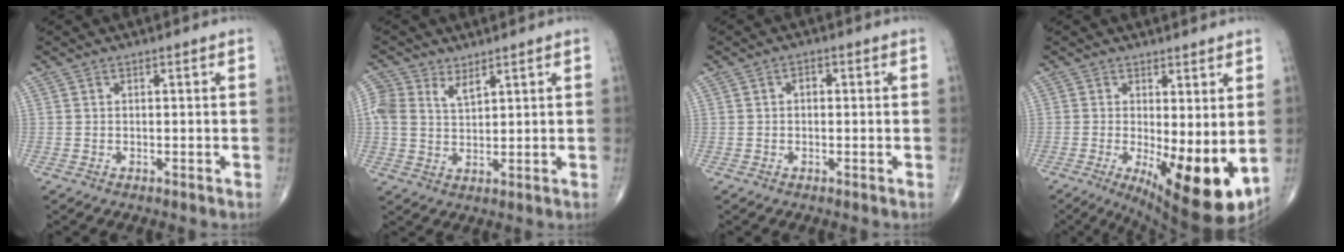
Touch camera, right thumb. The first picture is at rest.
{"total": 5.0, "force": [2.8, 3.0, 3.0], "torque": [-0.049, -0.005, 0.057]}
{"total": 1.7, "force": [0.2, 1.1, 1.2], "torque": [-0.015, 0.007, 0.001]}
{"total": 13.4, "force": [-1.6, 4.5, 12.5], "torque": [-0.181, -0.031, -0.010]}